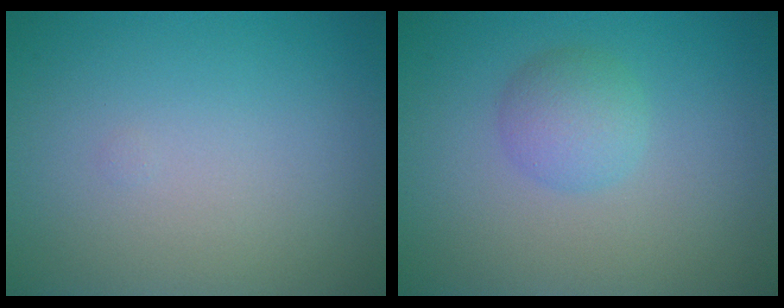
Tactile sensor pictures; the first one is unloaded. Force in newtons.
{"total": 2.5, "press": 2.5, "slide": 0.1}